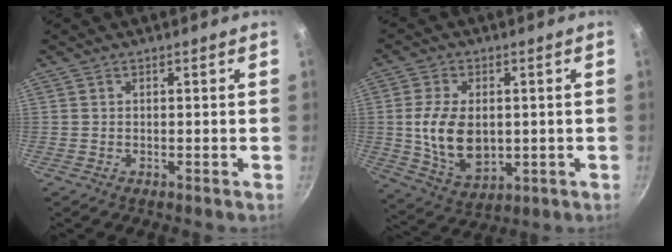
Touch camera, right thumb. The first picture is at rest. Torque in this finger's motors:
{"motor_torque": [-0.76, 0.87, 1.49, 0.20, 0.11]}